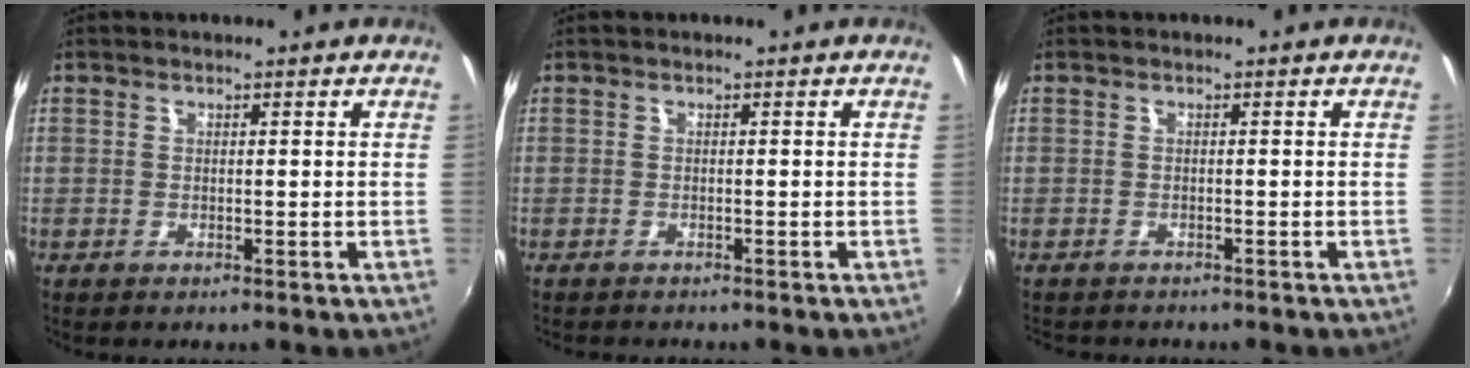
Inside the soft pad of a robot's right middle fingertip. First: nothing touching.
{"total": 1.1, "force": [-1.0, 0.0, 0.3], "torque": [-0.006, -0.007, -0.015]}
{"total": 2.2, "force": [-2.1, 0.4, 0.6], "torque": [-0.016, -0.014, -0.029]}